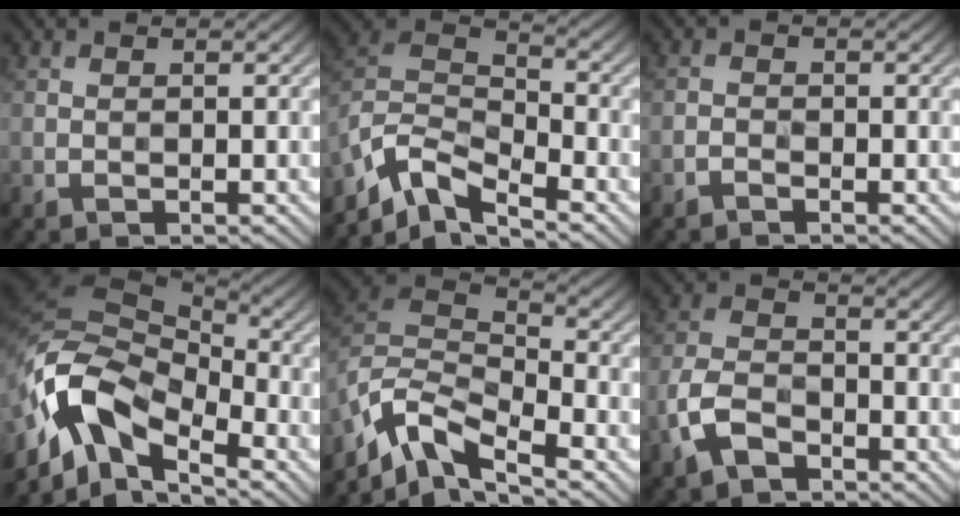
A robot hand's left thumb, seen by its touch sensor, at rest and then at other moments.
{"total": 8.8, "force": [-6.6, 3.1, 5.0], "torque": [-0.108, -0.004, -0.150]}
{"total": 1.0, "force": [-0.9, 0.3, 0.2], "torque": [-0.003, 0.001, -0.021]}
{"total": 13.6, "force": [-6.0, 7.2, 9.8], "torque": [-0.214, -0.006, -0.133]}
{"total": 10.0, "force": [-6.9, 3.8, 6.2], "torque": [-0.138, -0.008, -0.151]}
{"total": 5.9, "force": [-3.4, 3.3, 3.5], "torque": [-0.082, -0.003, -0.081]}